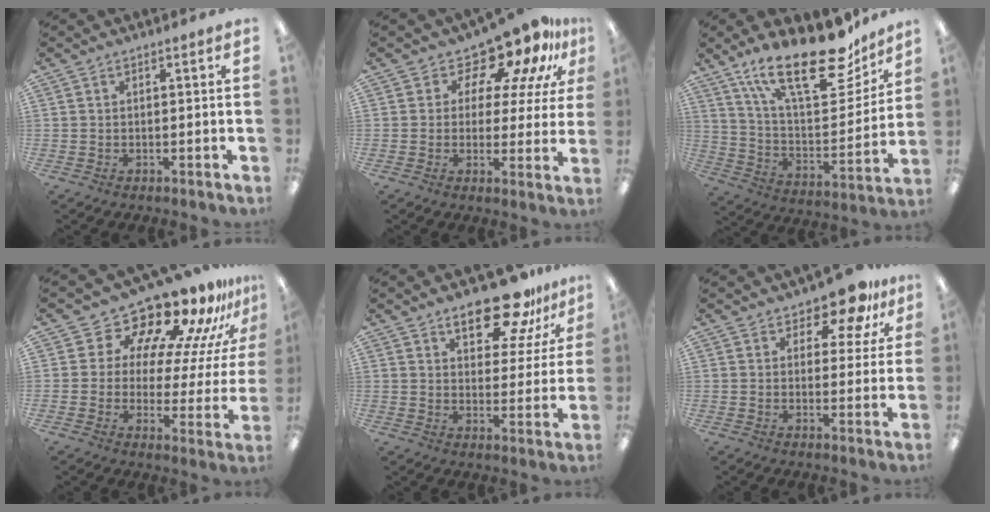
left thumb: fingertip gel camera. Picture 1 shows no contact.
{"total": 11.5, "force": [9.4, 4.6, 4.8], "torque": [-0.085, -0.080, 0.160]}
{"total": 25.2, "force": [17.8, 9.0, 15.3], "torque": [-0.246, -0.108, 0.303]}
{"total": 17.1, "force": [15.0, 6.2, 5.5], "torque": [-0.102, -0.132, 0.254]}
{"total": 15.2, "force": [11.3, 6.1, 8.1], "torque": [-0.104, -0.070, 0.191]}
{"total": 9.3, "force": [7.1, 4.0, 4.4], "torque": [-0.056, -0.046, 0.124]}